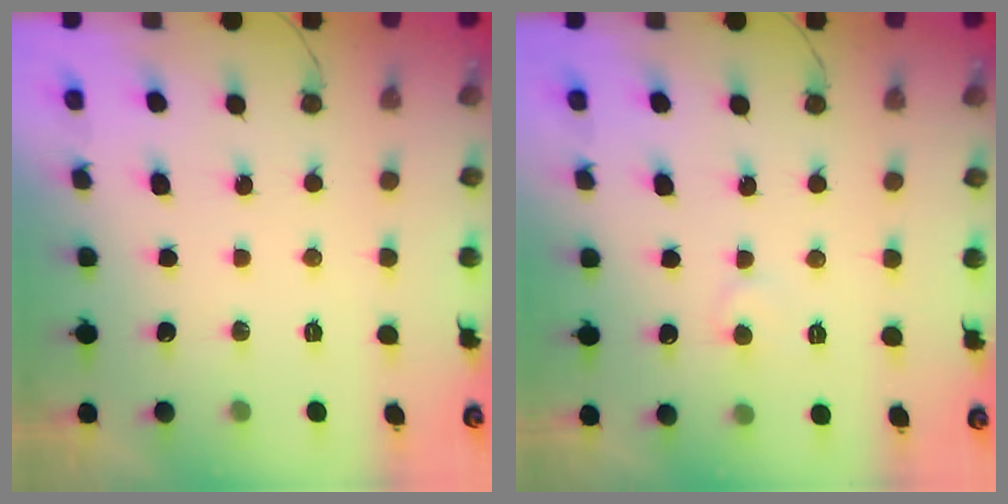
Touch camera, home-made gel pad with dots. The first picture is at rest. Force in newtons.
{"total": 4.8, "press": 4.8, "slide": 0.4}